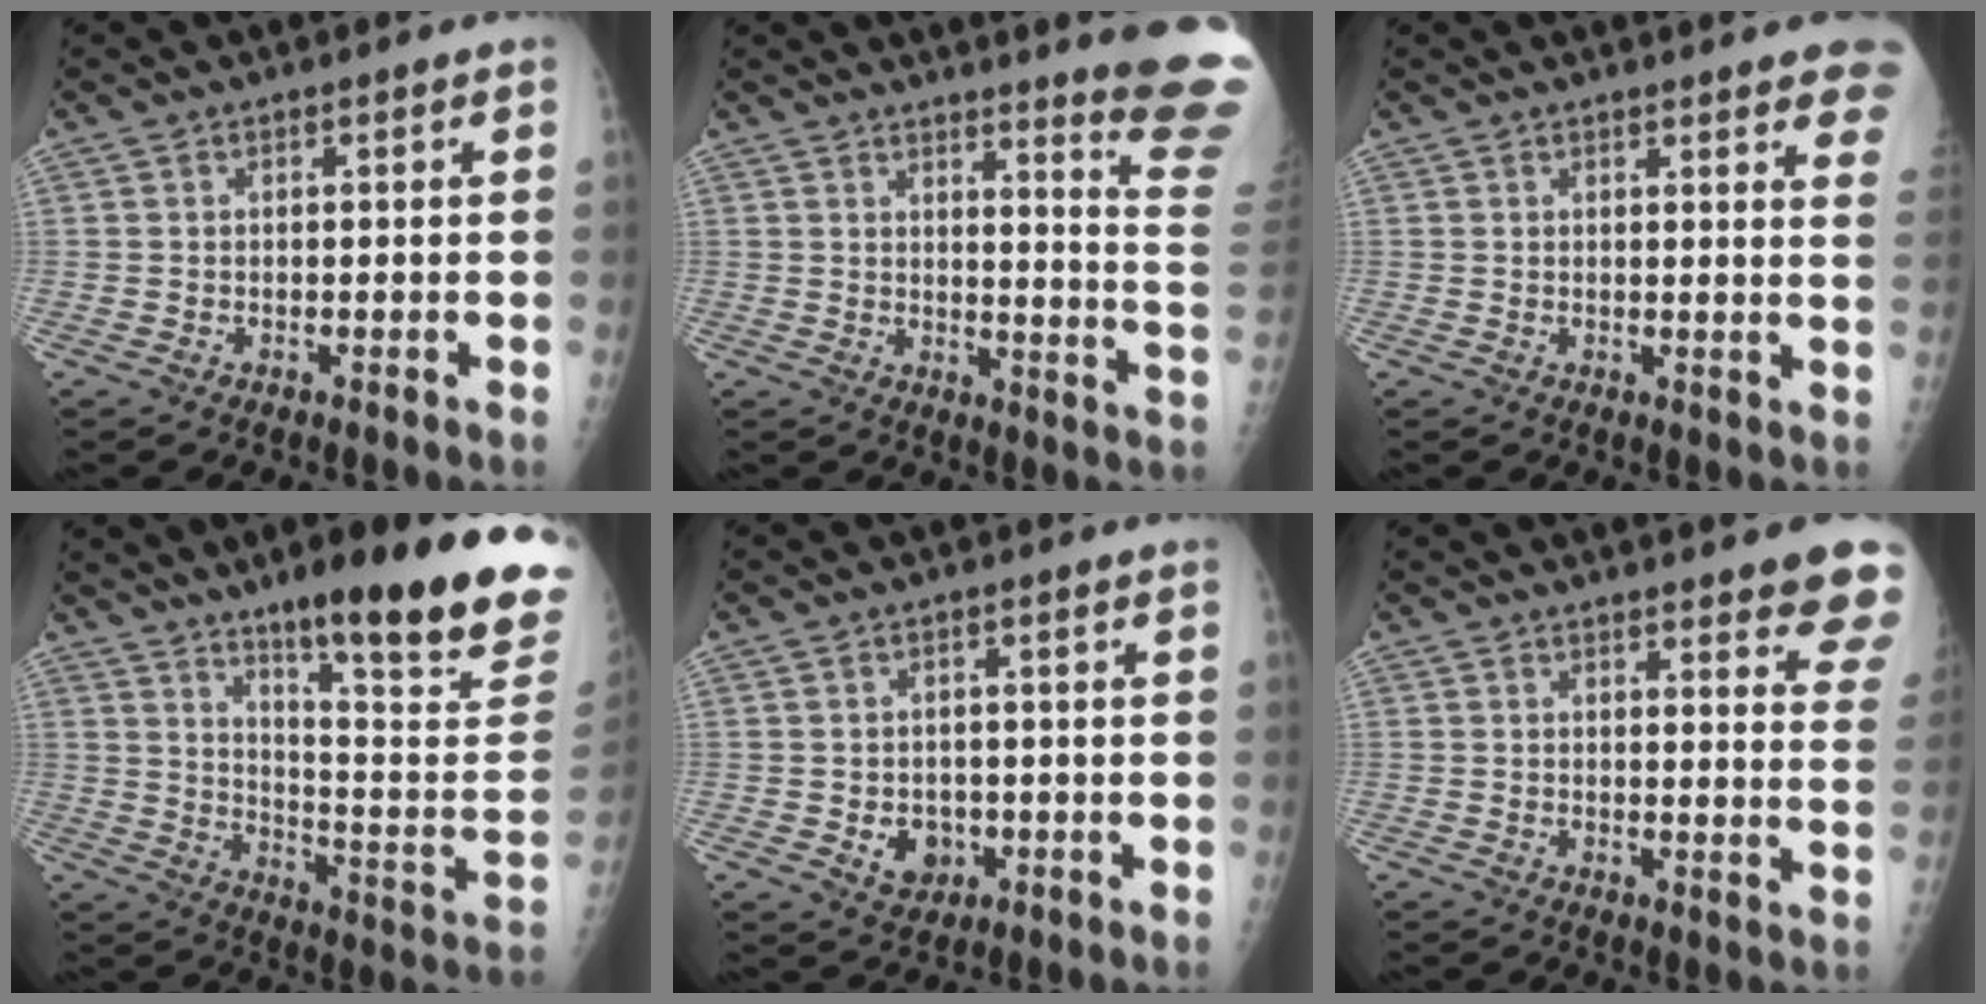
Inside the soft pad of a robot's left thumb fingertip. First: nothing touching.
{"total": 17.1, "force": [15.0, -0.7, 8.3], "torque": [-0.089, -0.176, 0.164]}
{"total": 10.5, "force": [8.1, 1.8, 6.4], "torque": [-0.054, -0.025, 0.077]}
{"total": 26.3, "force": [17.0, 3.9, 19.7], "torque": [-0.246, -0.083, 0.249]}
{"total": 4.9, "force": [-1.1, 4.1, 2.5], "torque": [-0.016, 0.004, -0.006]}
{"total": 12.2, "force": [9.9, 2.4, 6.6], "torque": [-0.043, -0.046, 0.099]}